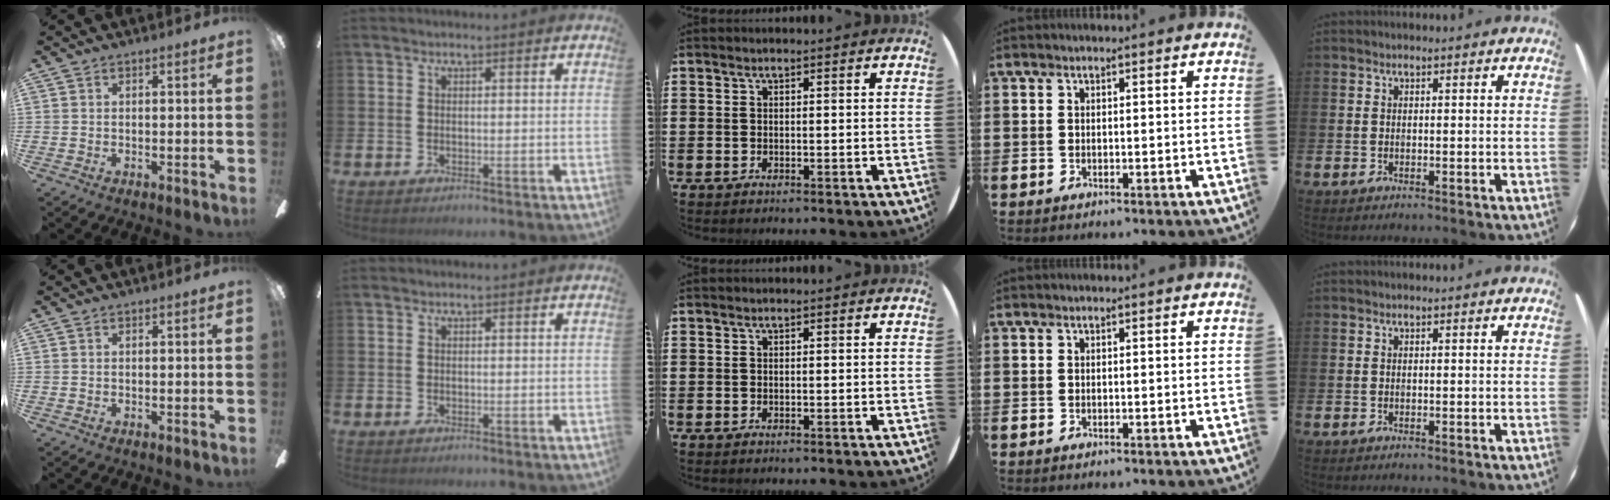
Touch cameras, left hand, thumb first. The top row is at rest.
{}